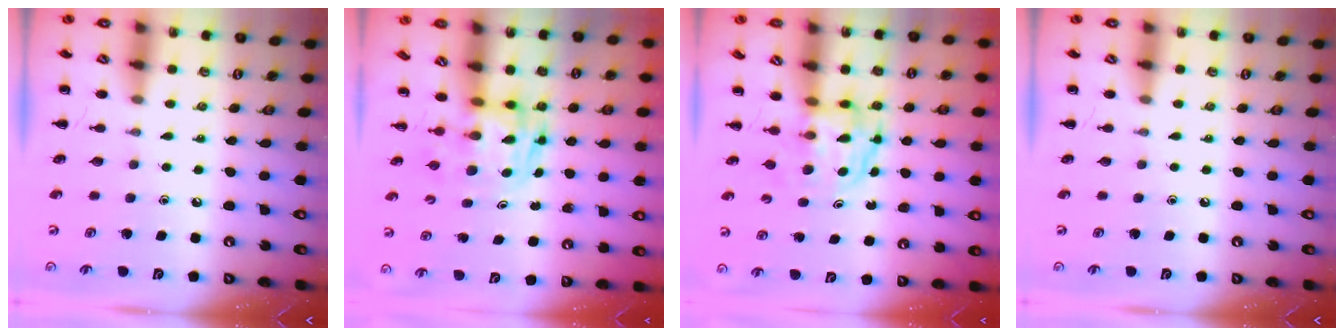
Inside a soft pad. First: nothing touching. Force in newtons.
{"total": 2.8, "press": 2.8, "slide": 0.5}
{"total": 3.9, "press": 3.9, "slide": 0.3}
{"total": 0.0}